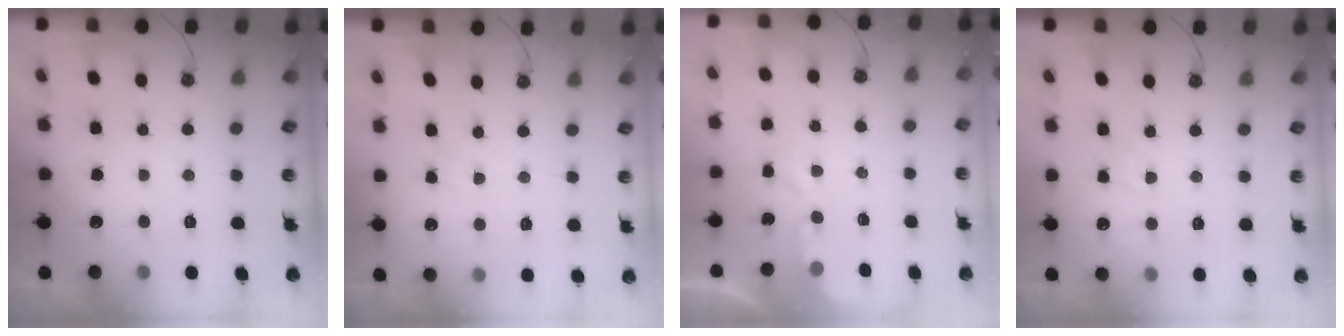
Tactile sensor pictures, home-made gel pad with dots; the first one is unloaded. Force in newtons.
{"total": 5.8, "press": 5.8, "slide": 0.7}
{"total": 2.7, "press": 2.7, "slide": 0.5}
{"total": 6.0, "press": 5.9, "slide": 0.5}